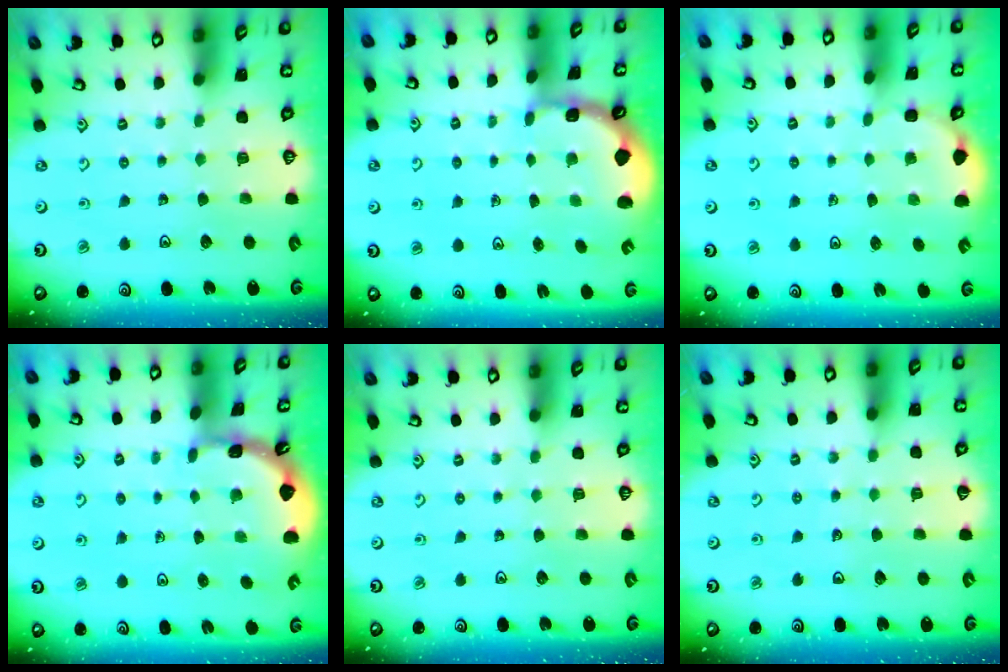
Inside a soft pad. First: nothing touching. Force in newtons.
{"total": 1.2, "press": 1.1, "slide": 0.5}
{"total": 2.4, "press": 1.0, "slide": 2.1}
{"total": 1.6, "press": 1.6, "slide": 0.2}
{"total": 0.0}
{"total": 3.2, "press": 3.2, "slide": 0.4}